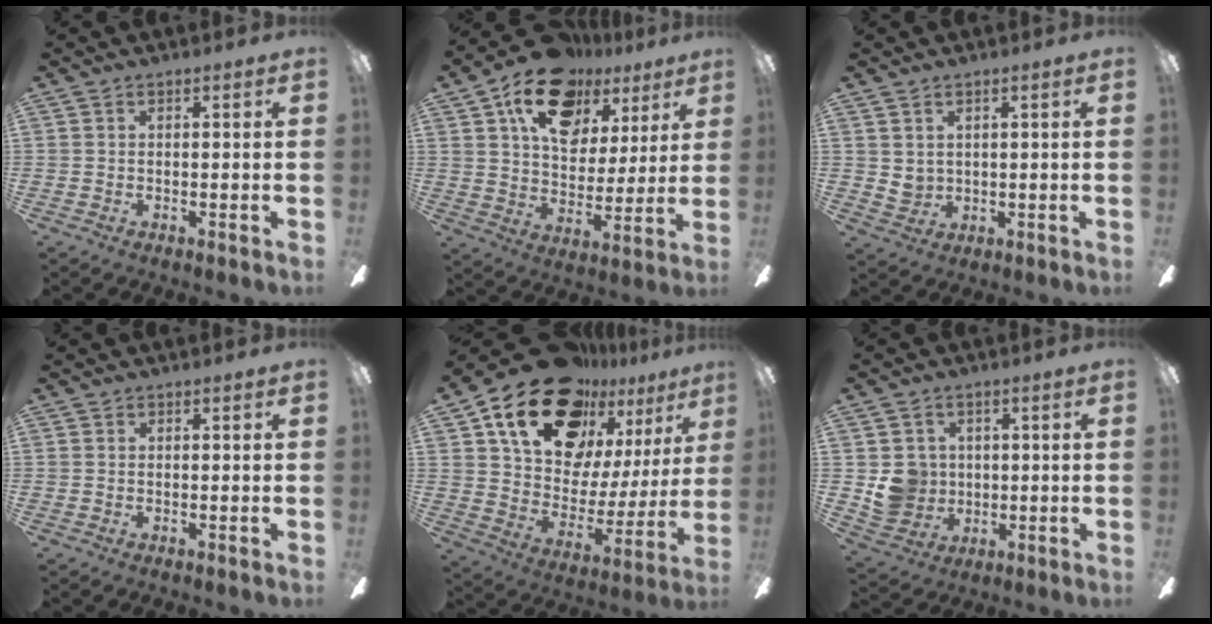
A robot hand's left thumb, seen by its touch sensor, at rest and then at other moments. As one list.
[{"total": 18.8, "force": [11.0, 11.7, 9.8], "torque": [-0.163, -0.048, 0.200]}, {"total": 3.2, "force": [1.9, 2.4, 0.9], "torque": [-0.024, -0.006, 0.037]}, {"total": 0.0}, {"total": 22.9, "force": [15.5, 12.9, 10.9], "torque": [-0.185, -0.093, 0.289]}, {"total": 7.6, "force": [0.9, 7.4, 1.5], "torque": [-0.034, 0.002, 0.027]}]